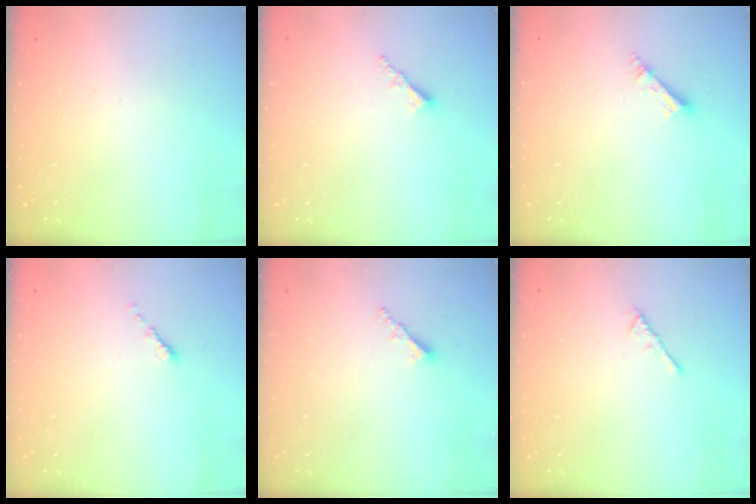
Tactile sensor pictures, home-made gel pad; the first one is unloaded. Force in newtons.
{"total": 2.0, "press": 2.0, "slide": 0.5}
{"total": 3.8, "press": 3.8, "slide": 0.6}
{"total": 0.6, "press": 0.5, "slide": 0.2}
{"total": 2.0, "press": 2.0, "slide": 0.5}
{"total": 1.1, "press": 1.0, "slide": 0.4}